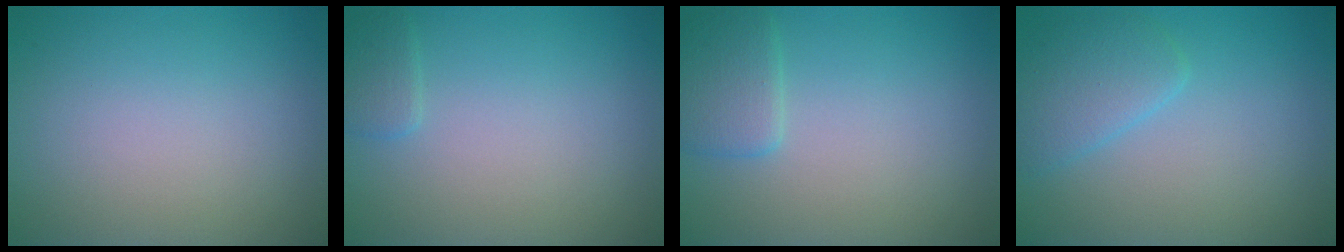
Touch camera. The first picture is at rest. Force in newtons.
{"total": 1.2, "press": 1.2, "slide": 0.1}
{"total": 2.3, "press": 2.3, "slide": 0.2}
{"total": 2.8, "press": 2.8, "slide": 0.2}